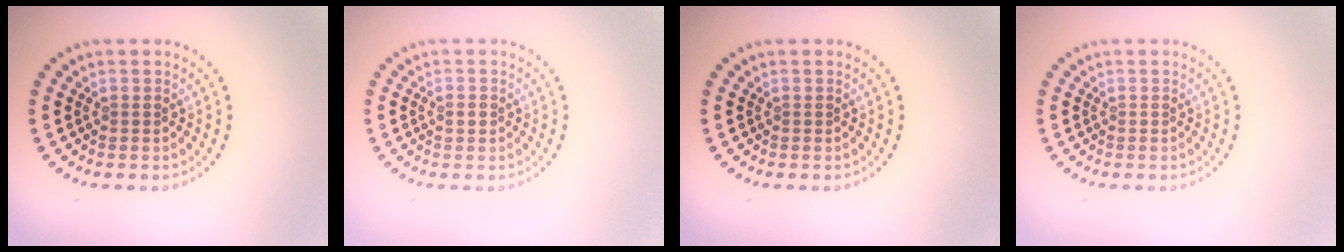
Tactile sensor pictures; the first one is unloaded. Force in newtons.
{"total": 1.1, "press": 1.1, "slide": 0.1}
{"total": 0.0}
{"total": 0.0}